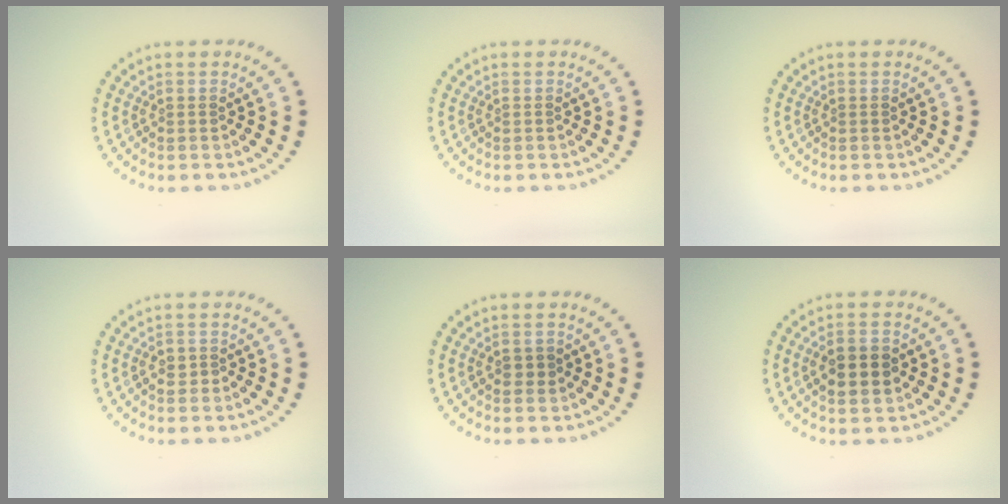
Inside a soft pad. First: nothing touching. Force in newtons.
{"total": 0.0}
{"total": 0.0}
{"total": 1.3, "press": 1.3, "slide": 0.4}
{"total": 1.2, "press": 1.2, "slide": 0.1}
{"total": 3.7, "press": 3.7, "slide": 0.1}